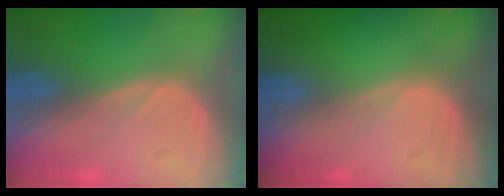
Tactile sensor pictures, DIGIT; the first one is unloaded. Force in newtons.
{"total": 0.0}